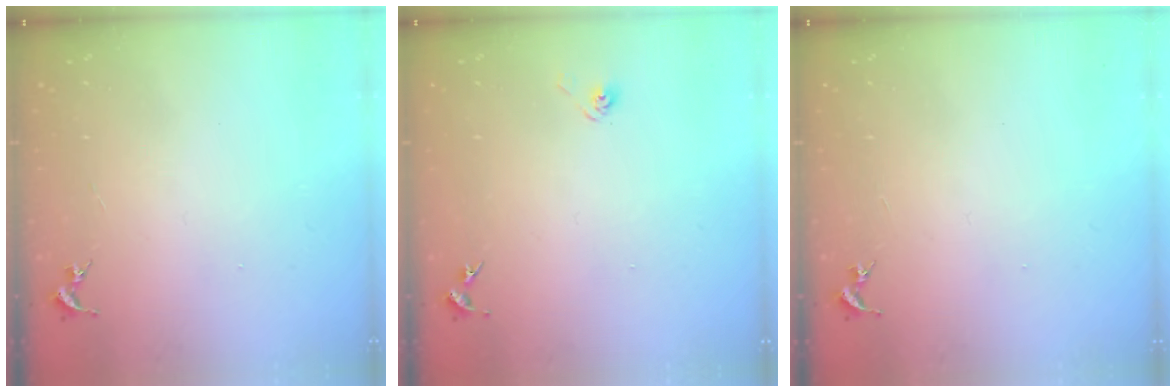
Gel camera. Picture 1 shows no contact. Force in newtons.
{"total": 2.9, "press": 2.6, "slide": 1.4}
{"total": 0.0}